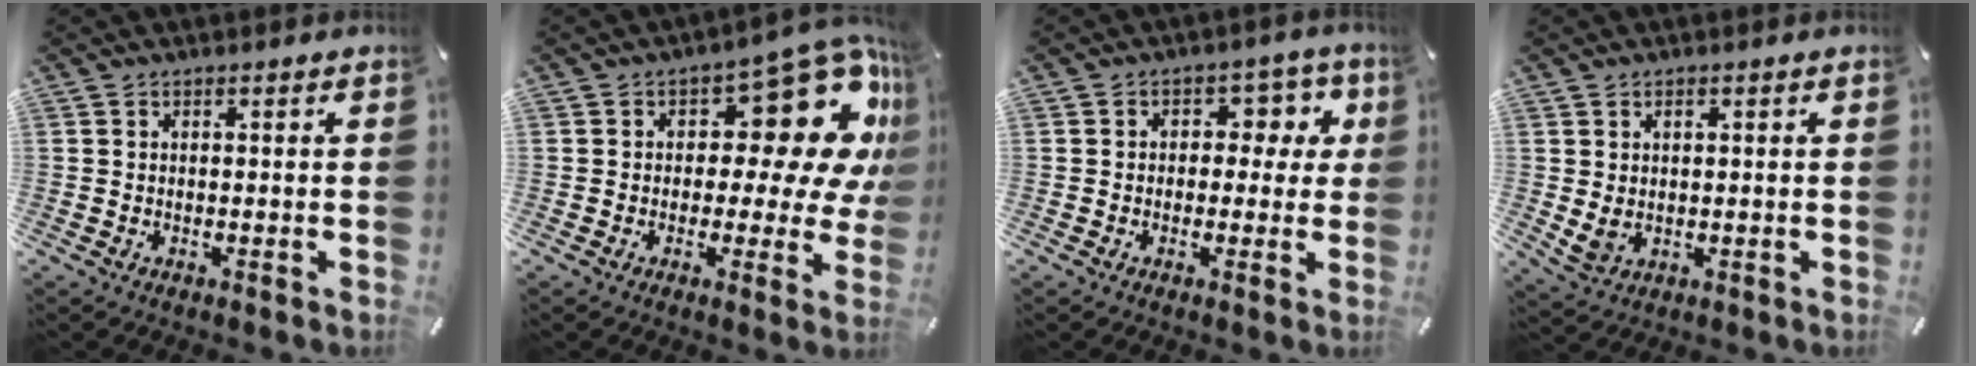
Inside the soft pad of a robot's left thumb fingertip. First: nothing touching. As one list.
[{"total": 18.0, "force": [7.9, 8.8, 13.5], "torque": [-0.164, -0.070, 0.127]}, {"total": 6.5, "force": [0.9, 5.2, 3.8], "torque": [-0.036, -0.001, 0.006]}, {"total": 3.5, "force": [1.1, 2.7, 2.0], "torque": [-0.046, -0.008, 0.016]}]